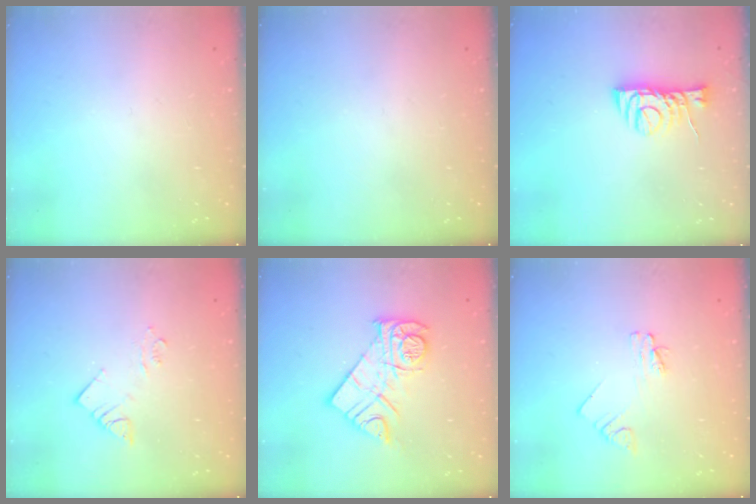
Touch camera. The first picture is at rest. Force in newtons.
{"total": 0.0}
{"total": 8.3, "press": 8.2, "slide": 0.7}
{"total": 3.9, "press": 3.9, "slide": 0.1}
{"total": 13.9, "press": 13.8, "slide": 1.4}
{"total": 2.2, "press": 2.2, "slide": 0.3}